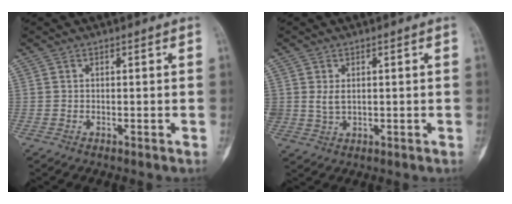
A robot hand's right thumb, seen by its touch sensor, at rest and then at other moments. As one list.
[{"total": 2.8, "force": [0.7, 2.0, 1.9], "torque": [-0.030, -0.007, 0.021]}]